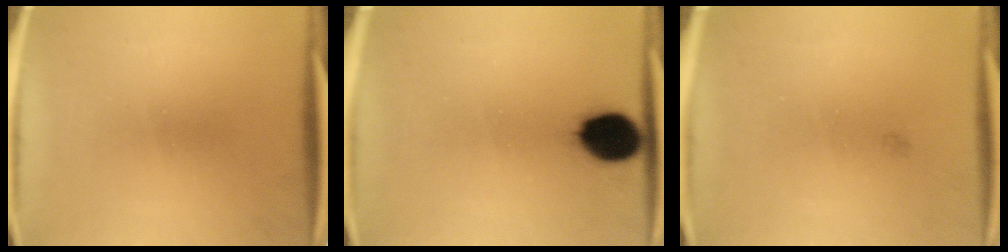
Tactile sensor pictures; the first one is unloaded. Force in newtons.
{"total": 10.7}
{"total": 0.6}